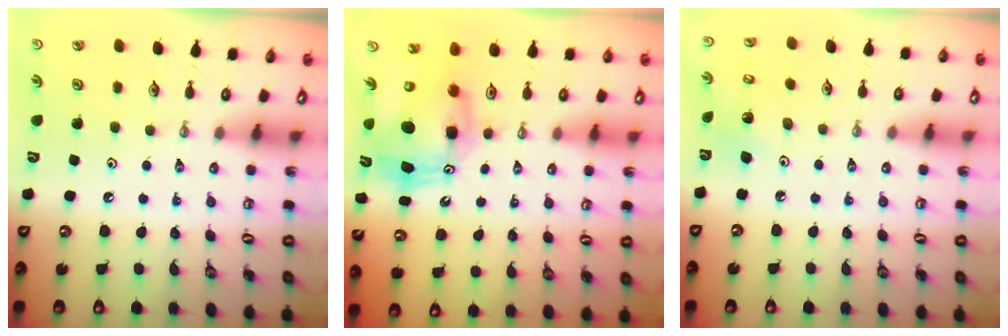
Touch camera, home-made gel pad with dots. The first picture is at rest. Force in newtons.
{"total": 11.1, "press": 10.9, "slide": 2.0}
{"total": 3.7, "press": 3.4, "slide": 1.3}